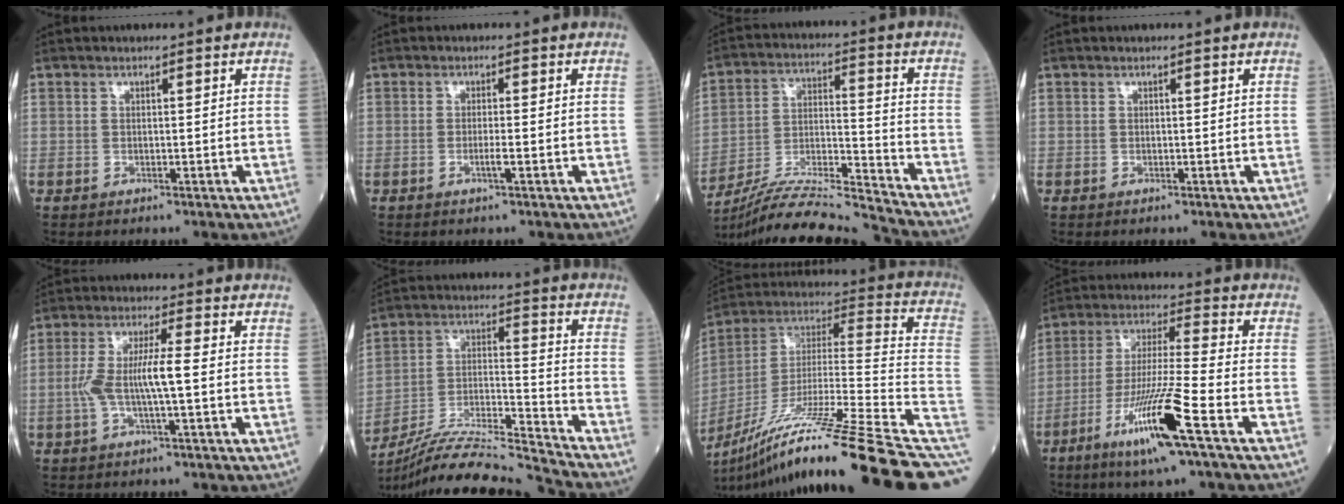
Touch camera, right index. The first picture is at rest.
{"total": 1.7, "force": [-0.7, -0.1, 1.5], "torque": [-0.029, -0.002, -0.013]}
{"total": 16.9, "force": [-16.1, -1.9, 4.7], "torque": [-0.085, 0.006, -0.278]}
{"total": 0.0}
{"total": 6.8, "force": [-0.7, 0.5, 6.7], "torque": [-0.144, 0.012, -0.017]}
{"total": 18.8, "force": [-17.9, -1.7, 5.6], "torque": [-0.110, 0.000, -0.307]}
{"total": 32.0, "force": [-22.7, -0.4, 22.5], "torque": [-0.291, -0.012, -0.368]}
{"total": 13.5, "force": [-6.8, -0.6, 11.7], "torque": [-0.230, -0.022, -0.126]}